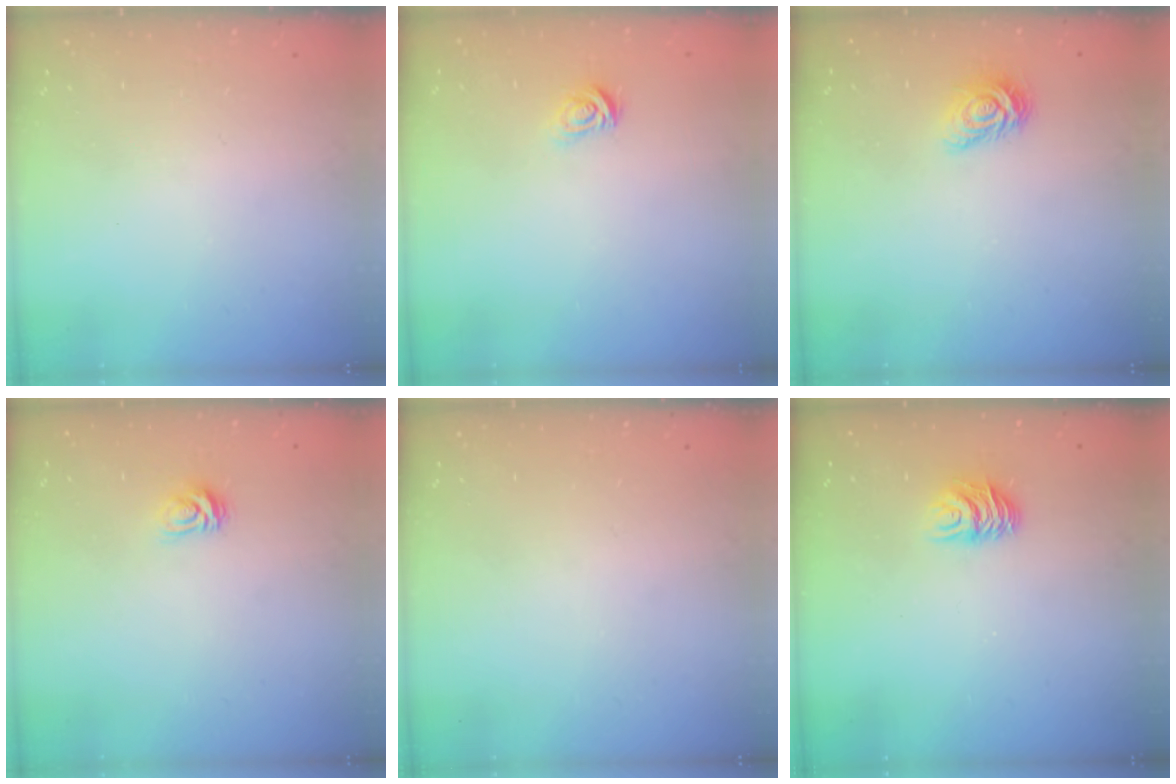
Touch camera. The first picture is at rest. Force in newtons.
{"total": 2.6, "press": 2.6, "slide": 0.3}
{"total": 6.8, "press": 6.8, "slide": 0.2}
{"total": 3.6, "press": 3.6, "slide": 0.4}
{"total": 0.0}
{"total": 6.9, "press": 6.9, "slide": 0.5}